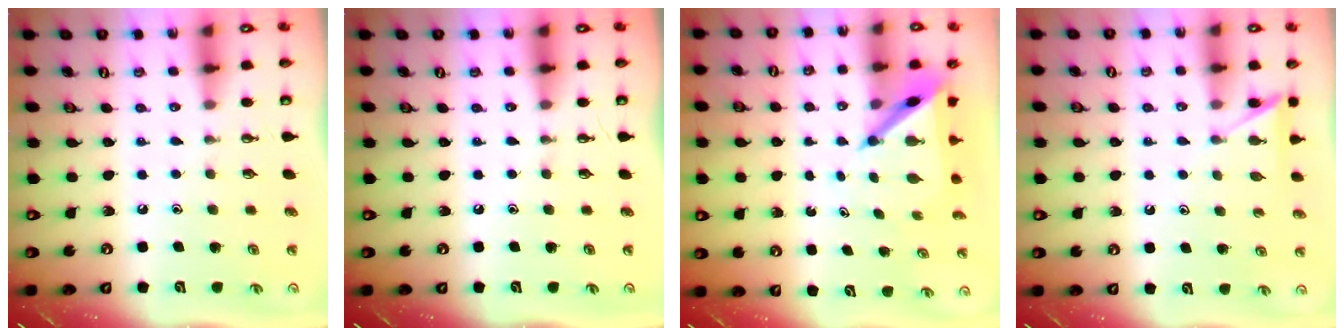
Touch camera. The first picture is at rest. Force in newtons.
{"total": 0.0}
{"total": 5.8, "press": 5.8, "slide": 0.5}
{"total": 5.1, "press": 5.1, "slide": 0.5}